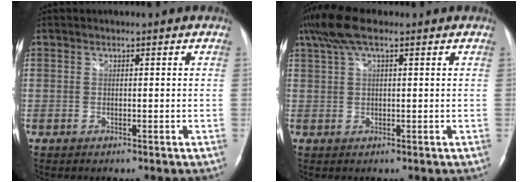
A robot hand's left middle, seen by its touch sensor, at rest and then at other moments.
{"total": 6.5, "force": [4.2, 1.7, 4.7], "torque": [-0.114, 0.035, 0.078]}